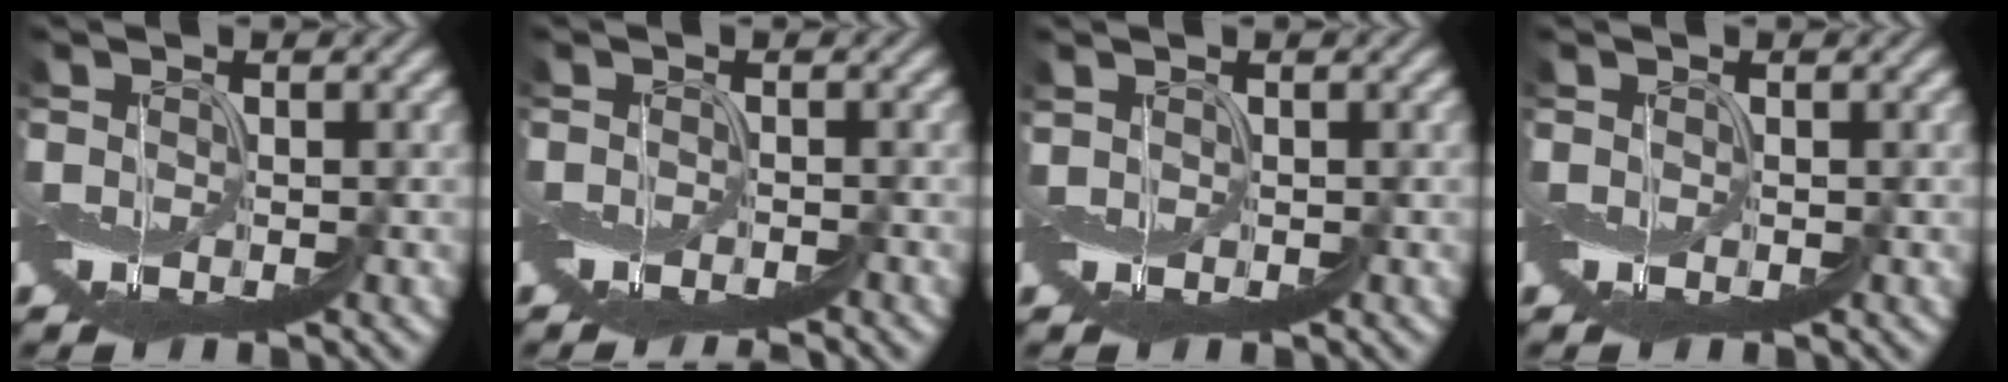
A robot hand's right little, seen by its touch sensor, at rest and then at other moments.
{"total": 2.2, "force": [-2.1, -0.6, 0.1], "torque": [0.003, 0.013, -0.037]}
{"total": 1.0, "force": [0.9, -0.3, -0.4], "torque": [-0.004, 0.002, 0.015]}
{"total": 0.0}